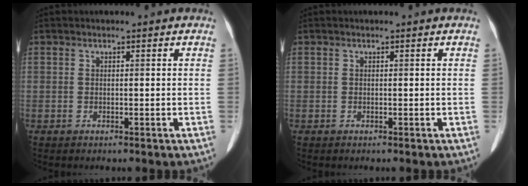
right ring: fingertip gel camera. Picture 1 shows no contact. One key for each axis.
{"total": 0.0}